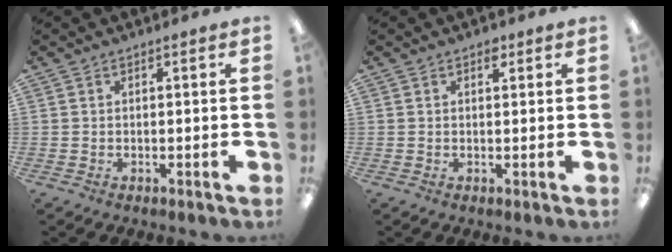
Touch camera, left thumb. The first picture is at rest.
{"total": 1.6, "force": [1.0, 0.9, 0.9], "torque": [-0.003, -0.004, 0.014]}